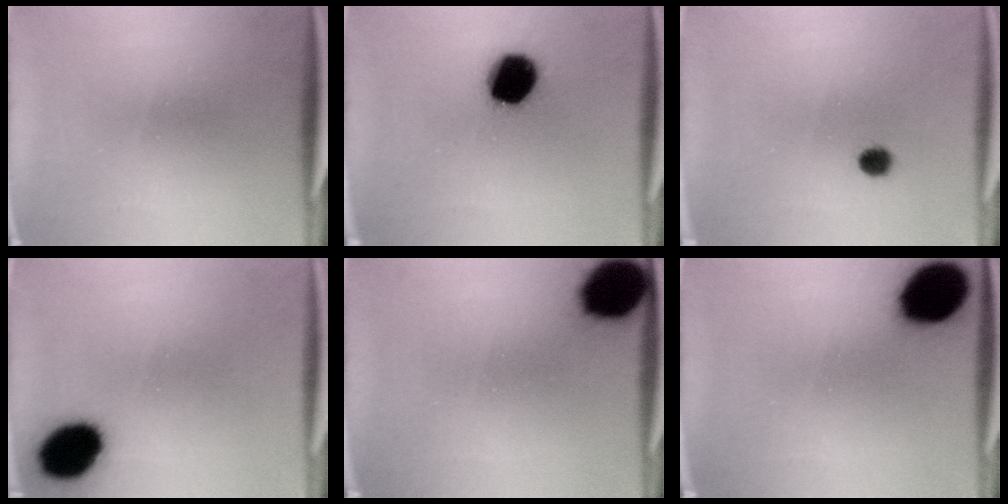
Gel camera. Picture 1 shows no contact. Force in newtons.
{"total": 14.6}
{"total": 2.6}
{"total": 12.1}
{"total": 13.7}
{"total": 15.8}